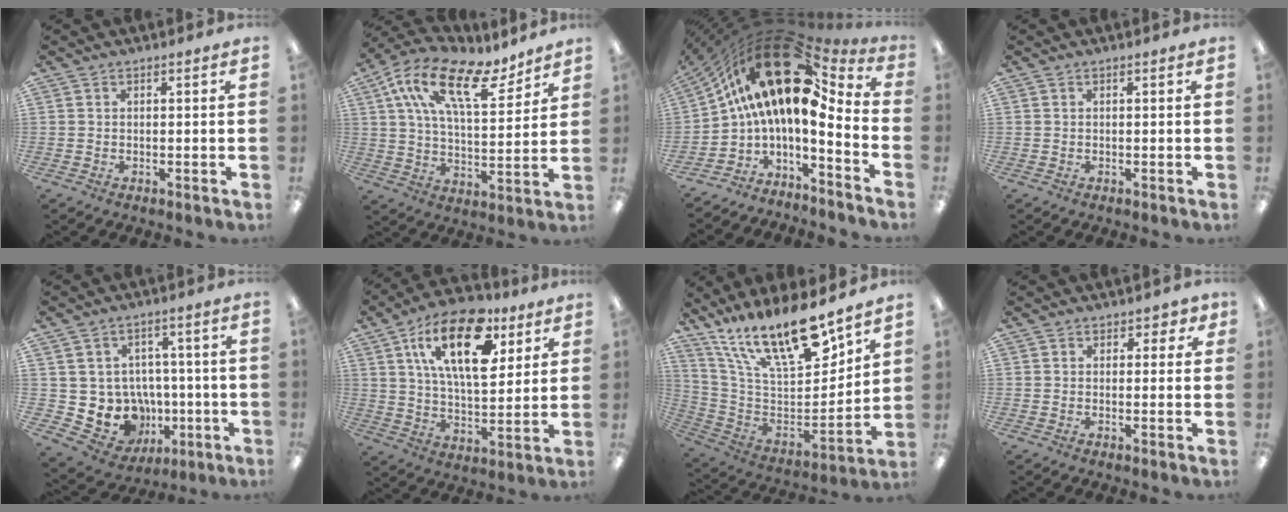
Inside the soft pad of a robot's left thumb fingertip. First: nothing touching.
{"total": 18.8, "force": [11.2, 7.9, 12.9], "torque": [-0.222, -0.050, 0.194]}
{"total": 21.2, "force": [9.2, 7.5, 17.6], "torque": [-0.333, -0.065, 0.151]}
{"total": 0.0}
{"total": 10.6, "force": [-2.1, 10.0, 2.8], "torque": [-0.063, 0.004, -0.003]}
{"total": 21.1, "force": [10.6, 10.3, 15.1], "torque": [-0.253, -0.030, 0.176]}
{"total": 21.8, "force": [16.8, 6.7, 12.2], "torque": [-0.217, -0.115, 0.291]}
{"total": 2.3, "force": [0.8, 1.7, 1.3], "torque": [-0.011, 0.001, 0.010]}